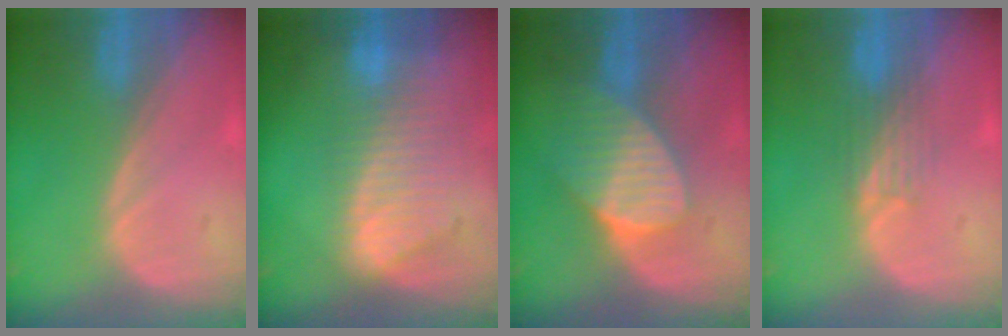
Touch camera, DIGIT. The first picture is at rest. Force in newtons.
{"total": 9.2, "press": 8.1, "slide": 4.5}
{"total": 7.5, "press": 7.1, "slide": 2.3}
{"total": 3.5, "press": 3.1, "slide": 1.6}